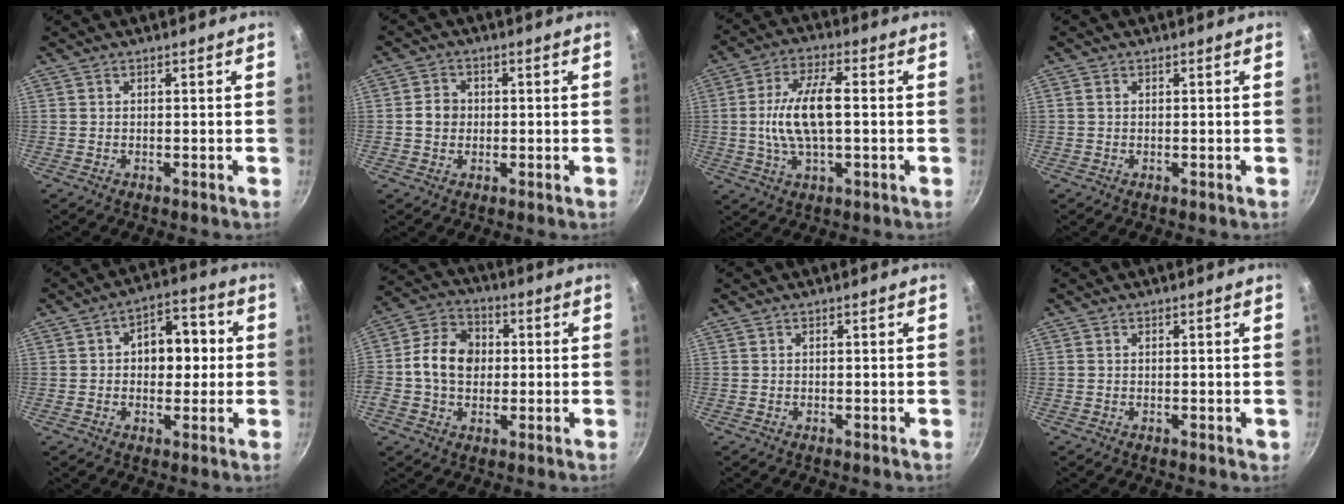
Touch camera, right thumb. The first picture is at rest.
{"total": 3.9, "force": [-0.1, 3.5, 1.9], "torque": [-0.014, 0.010, -0.008]}
{"total": 11.7, "force": [0.0, 4.8, 10.6], "torque": [-0.205, 0.018, -0.005]}
{"total": 0.9, "force": [0.2, 0.7, 0.5], "torque": [-0.008, 0.004, 0.002]}
{"total": 9.8, "force": [0.7, 6.8, 7.0], "torque": [-0.047, 0.020, 0.002]}
{"total": 11.6, "force": [0.2, 9.0, 7.2], "torque": [-0.105, 0.018, -0.017]}
{"total": 0.0}
{"total": 0.6, "force": [0.2, 0.5, 0.3], "torque": [0.000, 0.002, 0.001]}